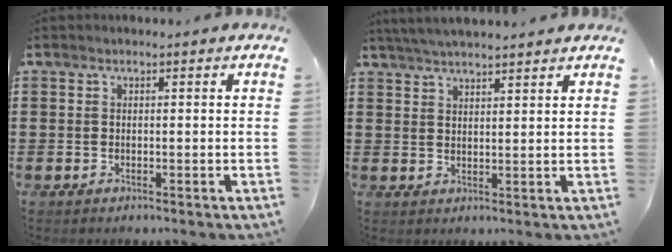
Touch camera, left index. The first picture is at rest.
{"total": 3.5, "force": [3.4, -0.3, 0.8], "torque": [-0.027, -0.007, 0.063]}